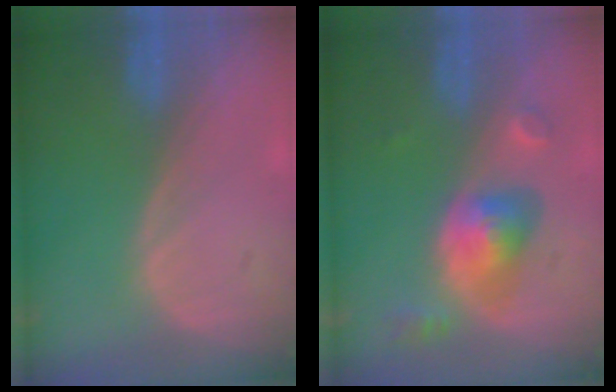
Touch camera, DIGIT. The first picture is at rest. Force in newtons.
{"total": 6.0, "press": 5.5, "slide": 2.4}